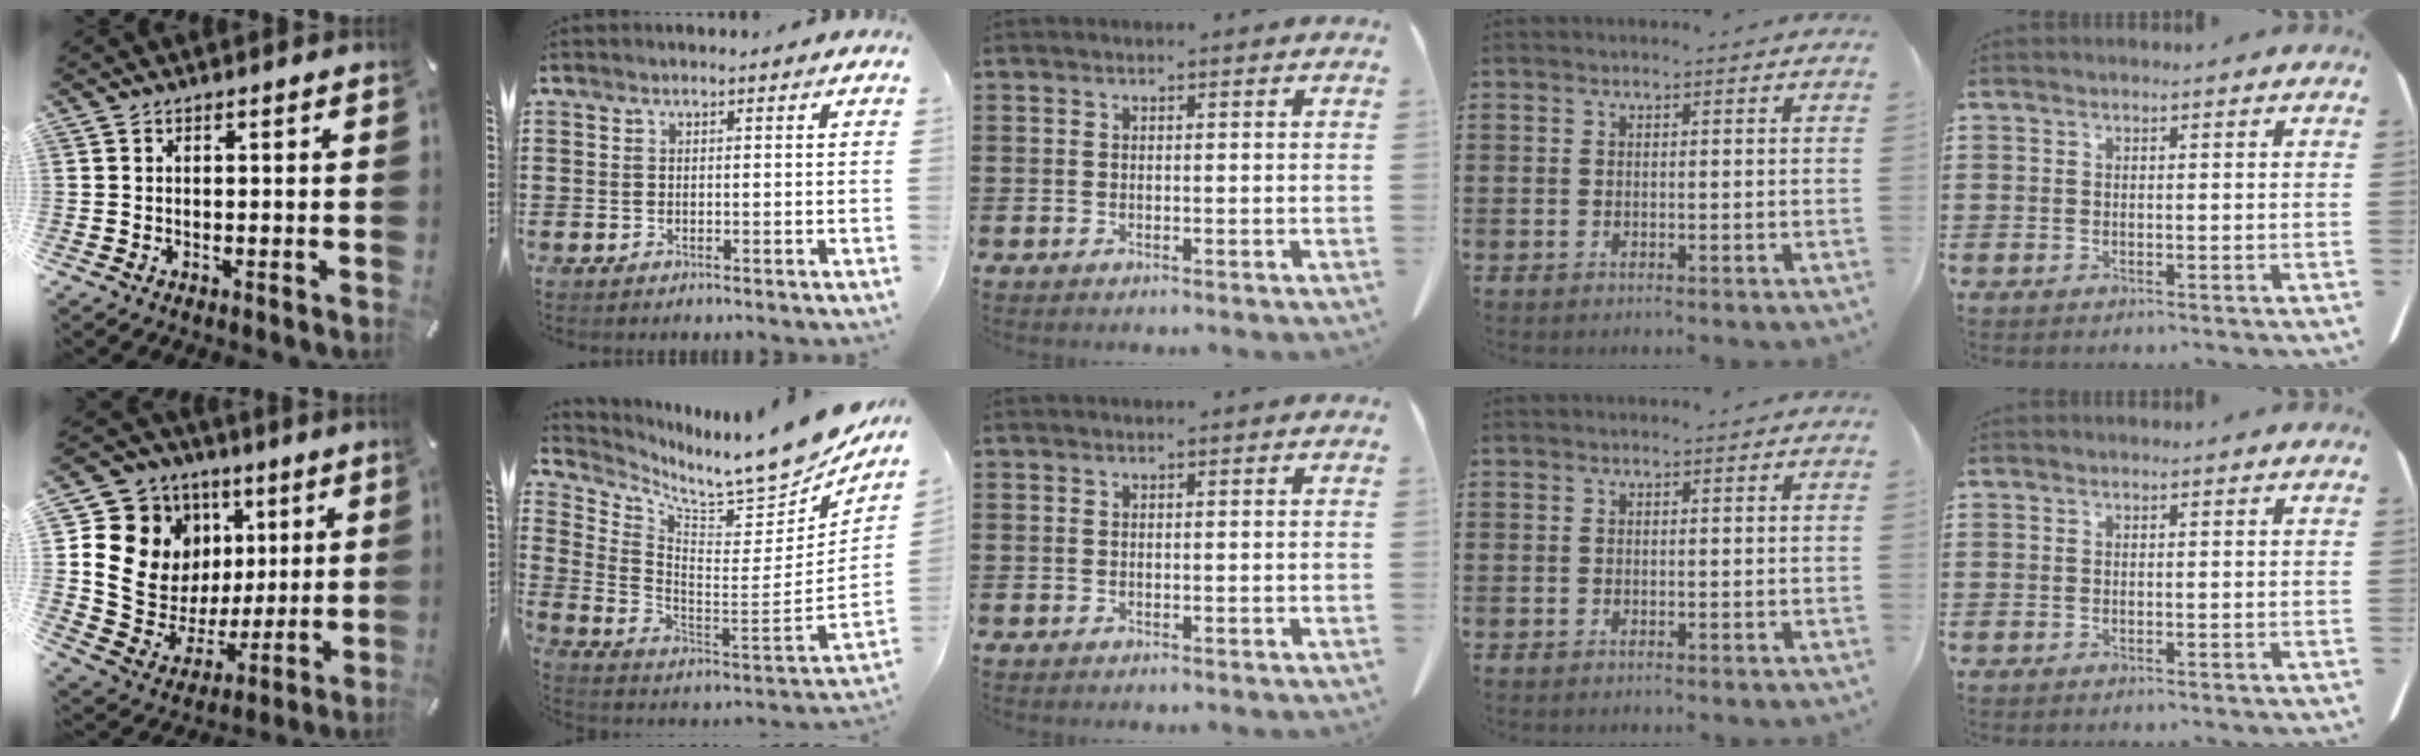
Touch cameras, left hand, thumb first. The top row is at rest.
{"thumb": {"total": 14.3, "force": [4.2, 13.2, 3.3], "torque": [-0.041, -0.049, 0.099]}, "index": {"total": 9.6, "force": [8.6, 0.8, 4.2], "torque": [-0.088, -0.087, 0.138]}}